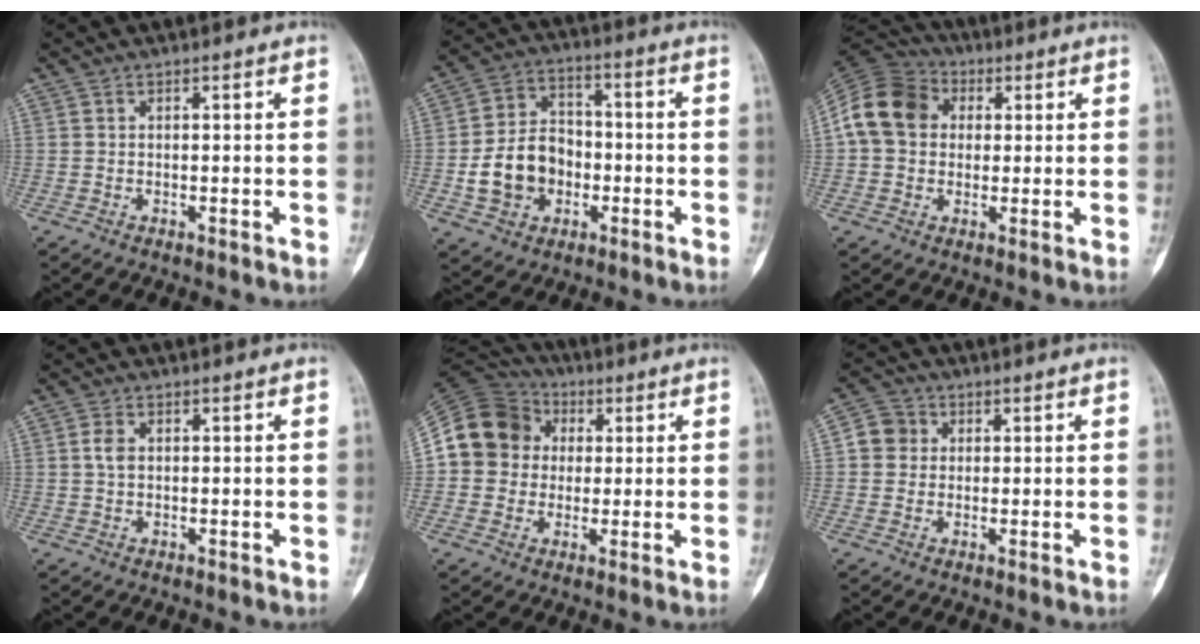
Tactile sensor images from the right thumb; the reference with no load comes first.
{"total": 12.6, "force": [-2.8, 10.0, 7.2], "torque": [-0.104, 0.033, -0.048]}
{"total": 13.1, "force": [2.1, 10.7, 7.2], "torque": [-0.125, 0.025, 0.030]}
{"total": 2.5, "force": [0.4, 1.7, 1.8], "torque": [-0.035, 0.004, 0.007]}
{"total": 13.8, "force": [1.4, 12.6, 5.6], "torque": [-0.089, 0.030, 0.018]}
{"total": 4.8, "force": [0.7, 4.5, 1.5], "torque": [-0.008, 0.006, 0.004]}